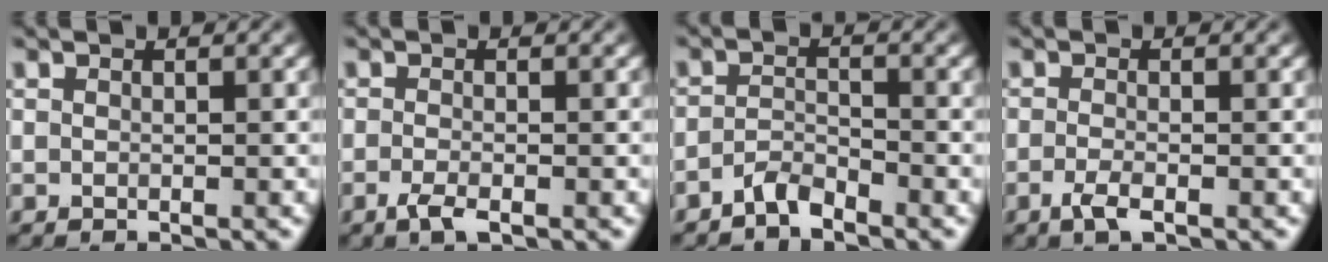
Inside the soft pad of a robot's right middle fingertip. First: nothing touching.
{"total": 1.8, "force": [-1.0, 0.5, 1.4], "torque": [-0.030, -0.003, -0.022]}
{"total": 1.9, "force": [-1.7, 0.4, 0.8], "torque": [-0.017, 0.007, -0.037]}
{"total": 1.8, "force": [-0.9, 0.5, 1.5], "torque": [-0.031, -0.003, -0.021]}